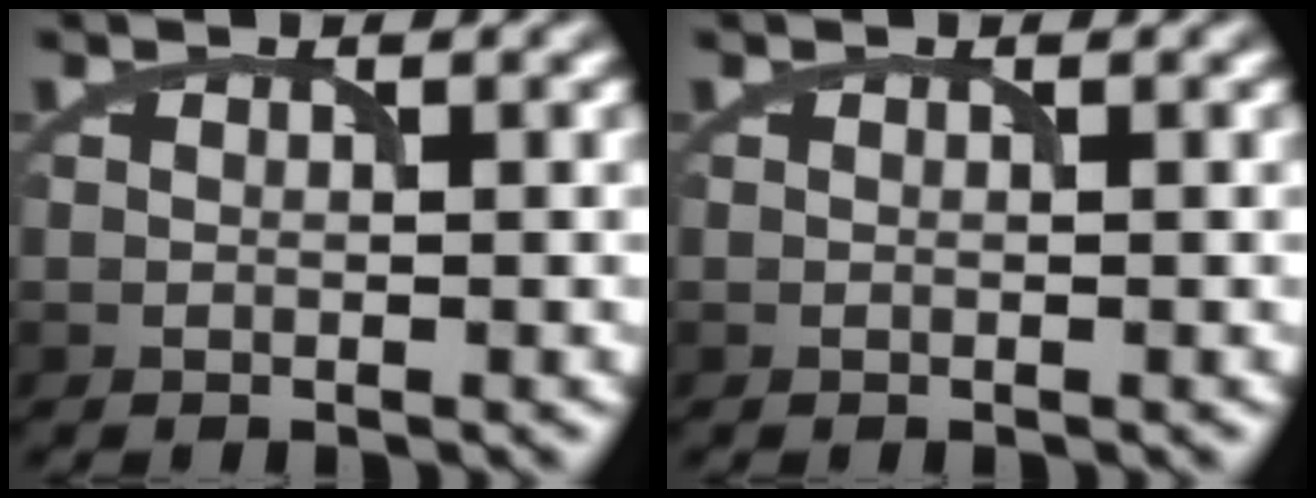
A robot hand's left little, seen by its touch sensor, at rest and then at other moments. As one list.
[{"total": 0.0}]